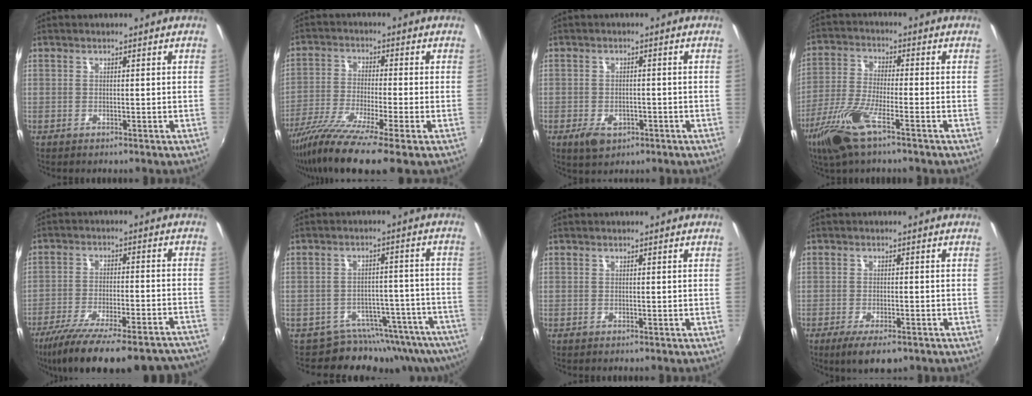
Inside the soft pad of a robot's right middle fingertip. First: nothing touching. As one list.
[{"total": 13.1, "force": [-8.9, 0.7, 9.6], "torque": [-0.198, -0.048, -0.163]}, {"total": 4.9, "force": [-2.3, 3.2, 2.9], "torque": [-0.065, -0.009, -0.034]}, {"total": 11.3, "force": [-6.7, 2.6, 8.8], "torque": [-0.198, -0.020, -0.133]}, {"total": 28.5, "force": [-24.2, 6.5, 13.4], "torque": [-0.224, -0.037, -0.333]}, {"total": 12.7, "force": [-11.3, 5.2, 2.8], "torque": [-0.036, 0.019, -0.139]}, {"total": 0.0}, {"total": 6.1, "force": [-4.0, 2.0, 4.2], "torque": [-0.090, -0.025, -0.066]}]